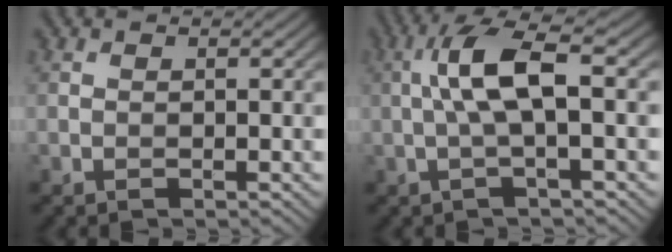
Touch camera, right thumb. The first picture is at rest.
{"total": 6.9, "force": [0.4, 1.5, 6.7], "torque": [-0.136, 0.022, -0.001]}